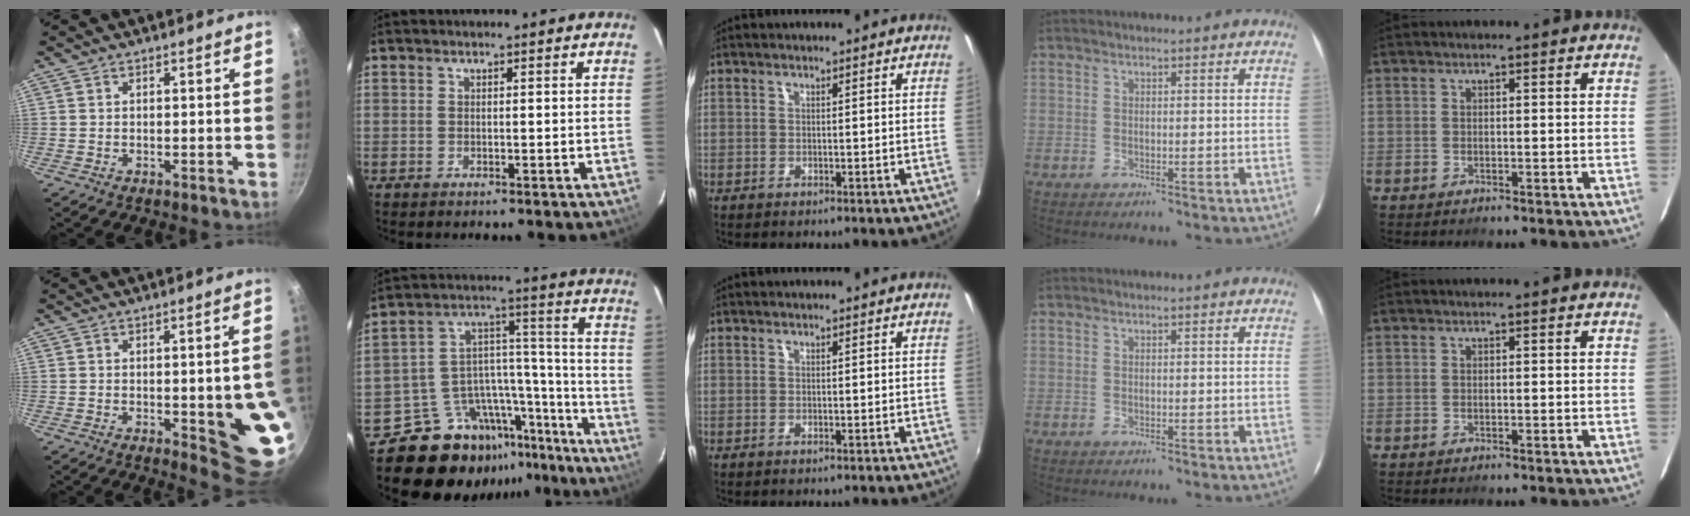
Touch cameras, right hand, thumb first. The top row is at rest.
{"thumb": {"total": 12.2, "force": [-2.0, 3.4, 11.5], "torque": [-0.105, 0.005, -0.019]}, "index": {"total": 19.1, "force": [-16.6, 8.6, 4.1], "torque": [-0.061, 0.074, -0.246]}}